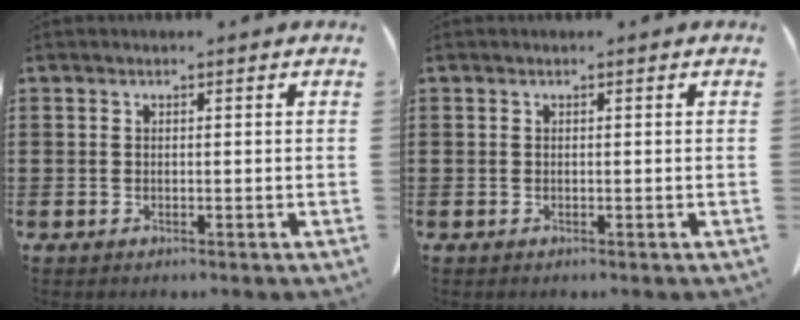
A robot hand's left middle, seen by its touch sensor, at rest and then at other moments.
{"total": 0.0}